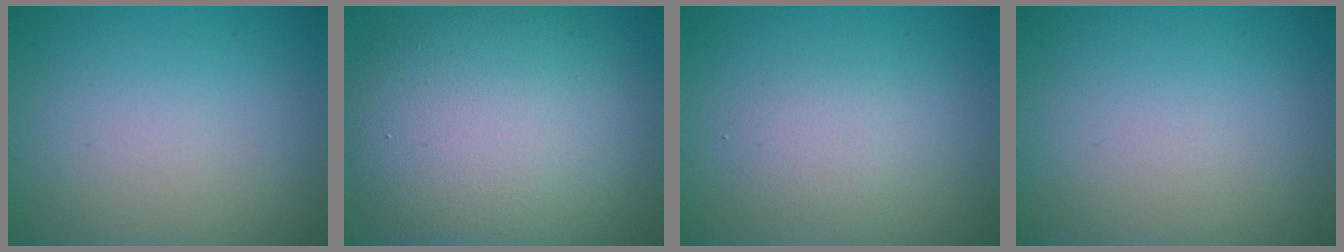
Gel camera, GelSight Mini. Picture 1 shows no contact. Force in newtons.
{"total": 12.3, "press": 12.3, "slide": 0.6}
{"total": 1.8, "press": 1.8, "slide": 0.0}
{"total": 0.0}